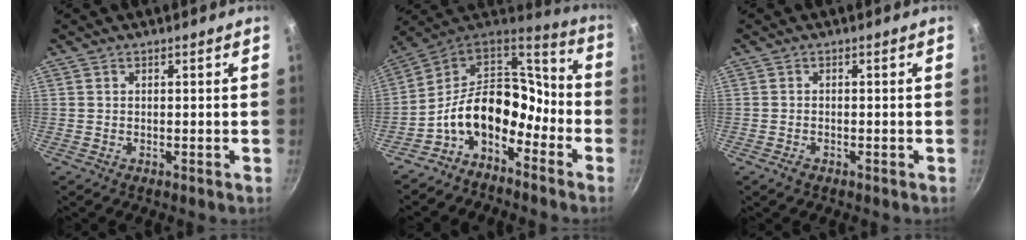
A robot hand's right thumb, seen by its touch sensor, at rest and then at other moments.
{"total": 15.3, "force": [-6.3, 9.9, 9.7], "torque": [-0.135, 0.078, -0.136]}
{"total": 1.3, "force": [-0.8, 0.7, 0.7], "torque": [-0.018, 0.003, -0.015]}